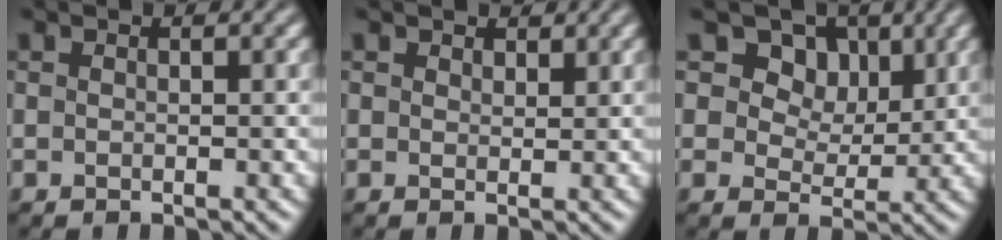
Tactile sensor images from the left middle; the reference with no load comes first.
{"total": 1.2, "force": [1.0, 0.5, -0.3], "torque": [0.003, -0.003, 0.013]}
{"total": 8.8, "force": [4.5, 6.5, 3.8], "torque": [-0.072, 0.005, 0.063]}